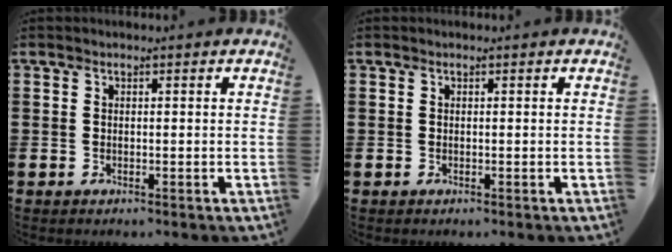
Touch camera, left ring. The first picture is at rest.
{"total": 0.0}